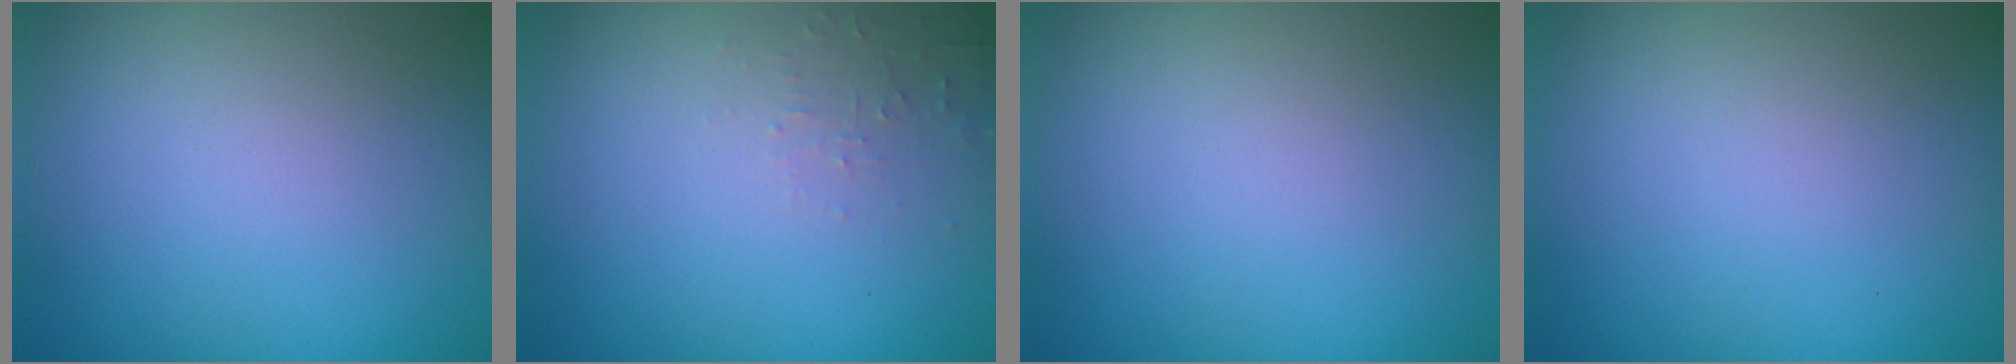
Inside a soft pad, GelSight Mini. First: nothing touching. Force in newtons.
{"total": 1.2, "press": 1.2, "slide": 0.3}
{"total": 0.0}
{"total": 0.0}